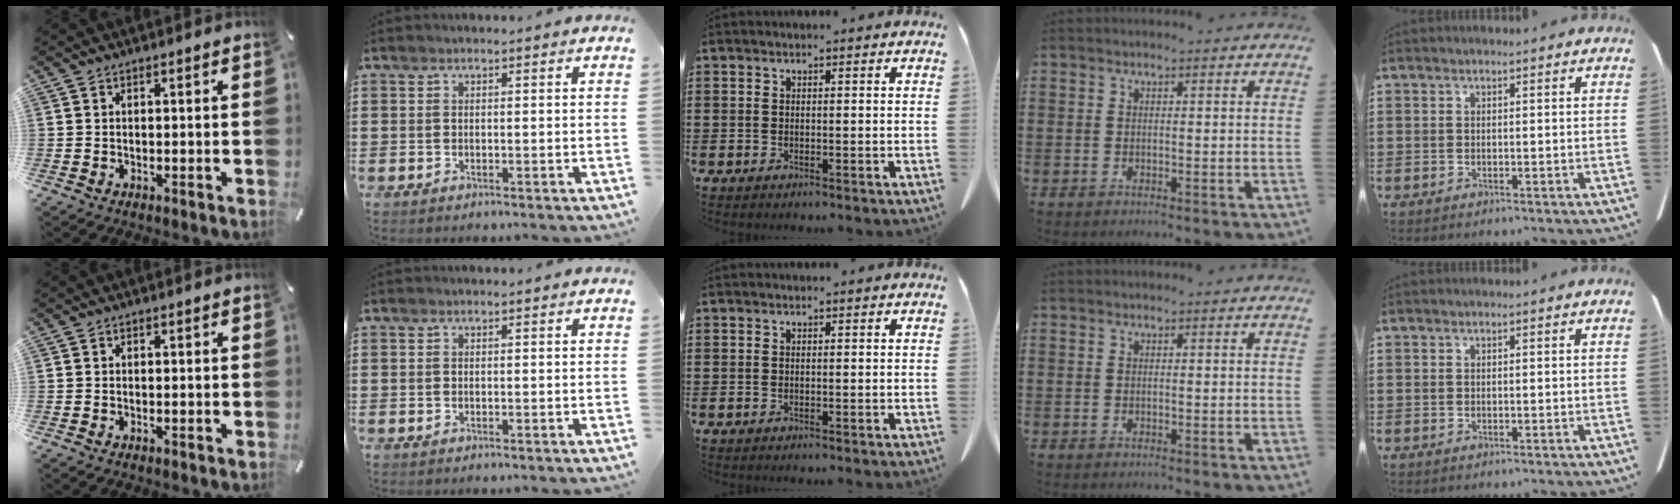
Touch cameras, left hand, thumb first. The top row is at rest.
{}